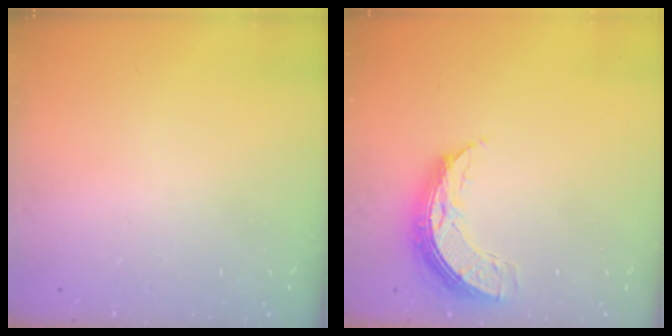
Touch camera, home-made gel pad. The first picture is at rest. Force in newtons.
{"total": 7.9, "press": 7.8, "slide": 0.8}